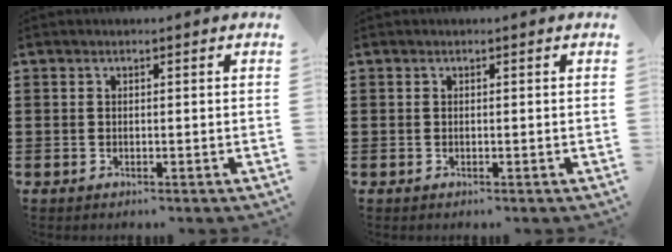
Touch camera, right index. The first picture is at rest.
{"total": 0.0}